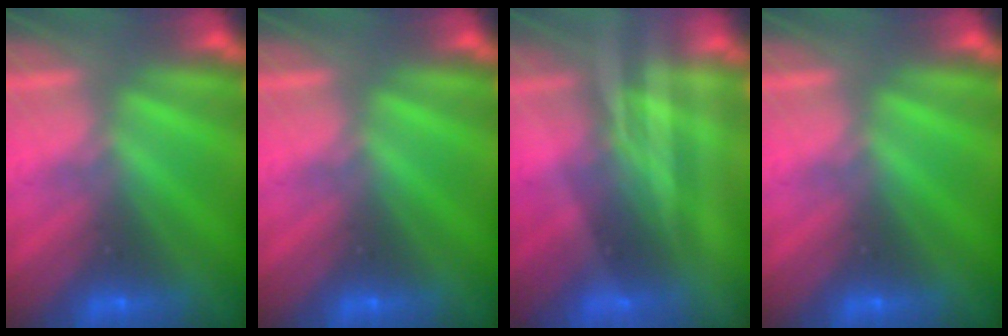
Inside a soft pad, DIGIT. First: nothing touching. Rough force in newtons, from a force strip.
{"total": 0.0}
{"total": 2.1}
{"total": 0.0}